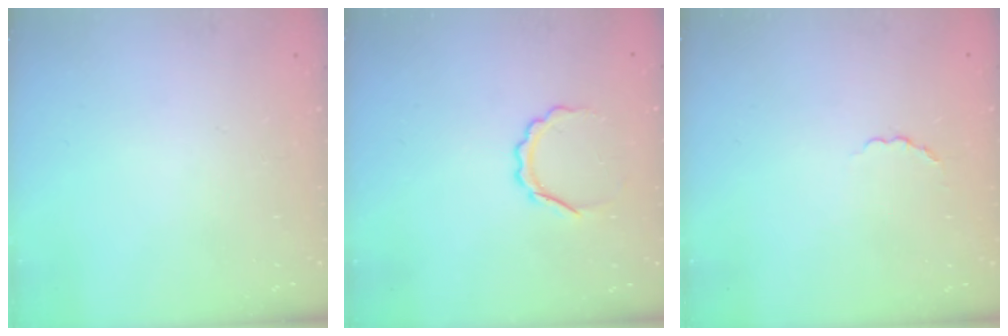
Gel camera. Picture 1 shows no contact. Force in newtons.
{"total": 4.5, "press": 4.5, "slide": 0.4}
{"total": 2.4, "press": 2.2, "slide": 1.0}